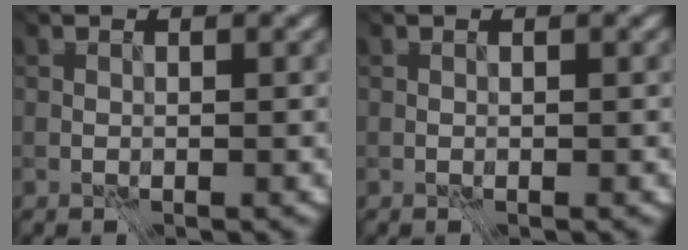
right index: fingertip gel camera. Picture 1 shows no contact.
{"total": 0.0}